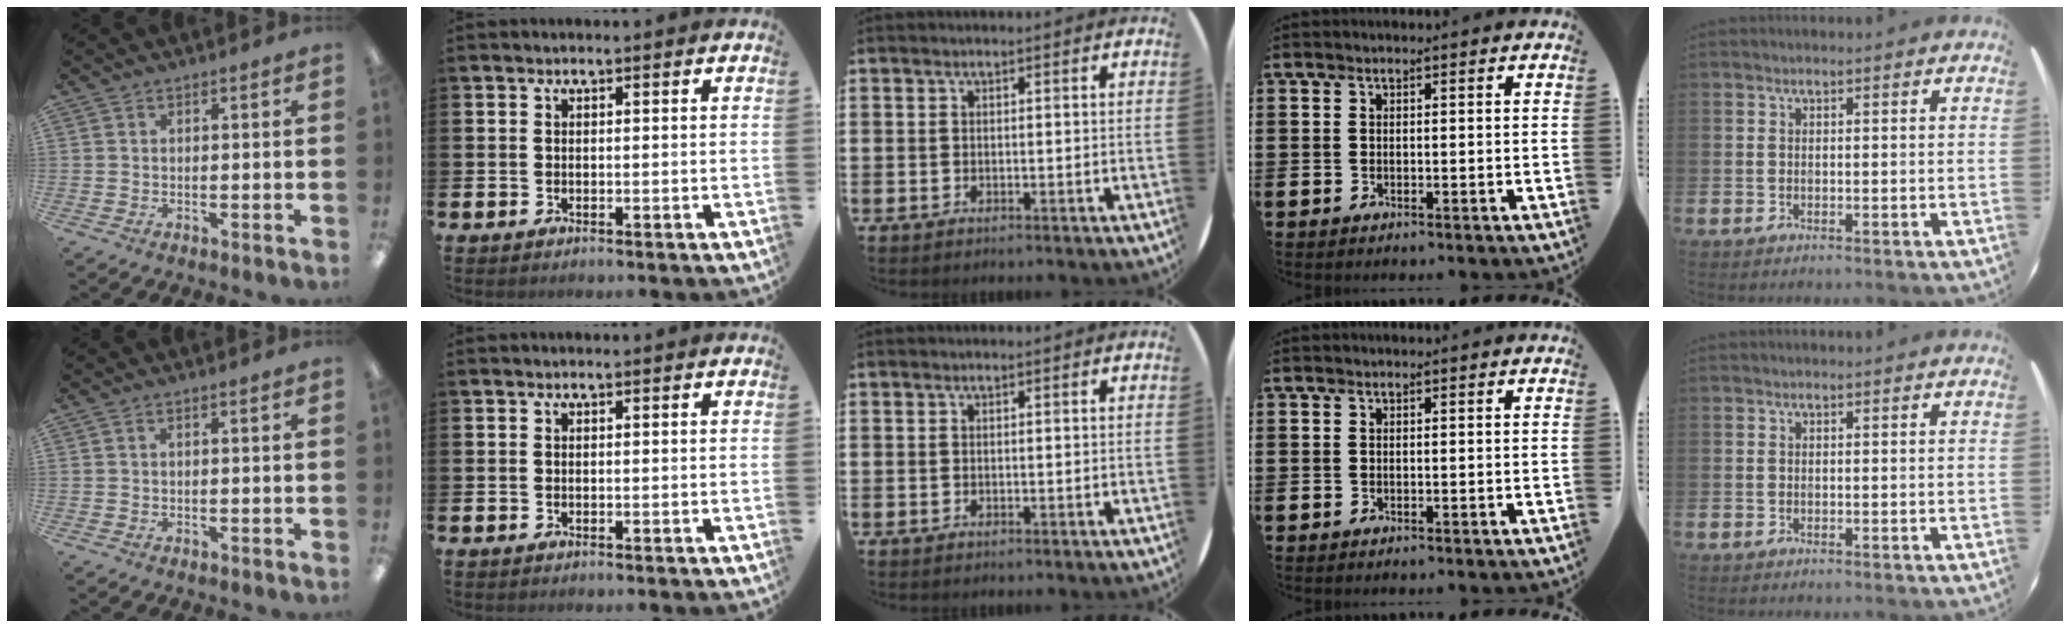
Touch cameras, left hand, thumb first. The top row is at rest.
{}